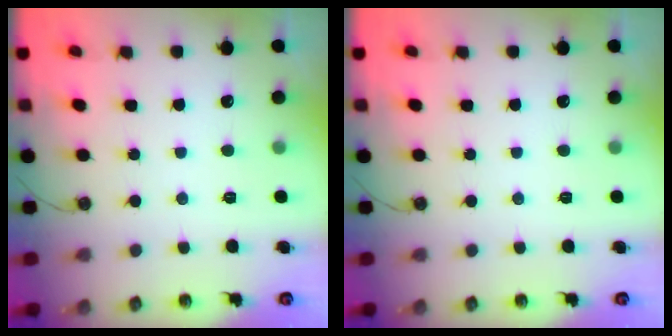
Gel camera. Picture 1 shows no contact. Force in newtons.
{"total": 0.0}